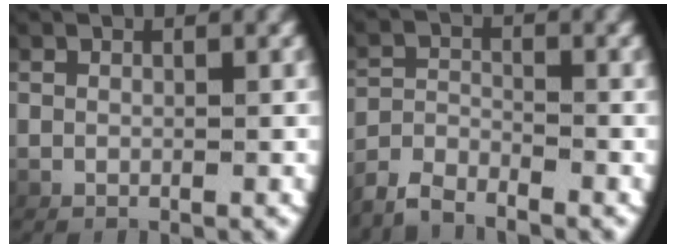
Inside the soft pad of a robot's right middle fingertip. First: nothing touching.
{"total": 3.1, "force": [-3.1, 0.3, 0.5], "torque": [-0.010, -0.002, -0.058]}